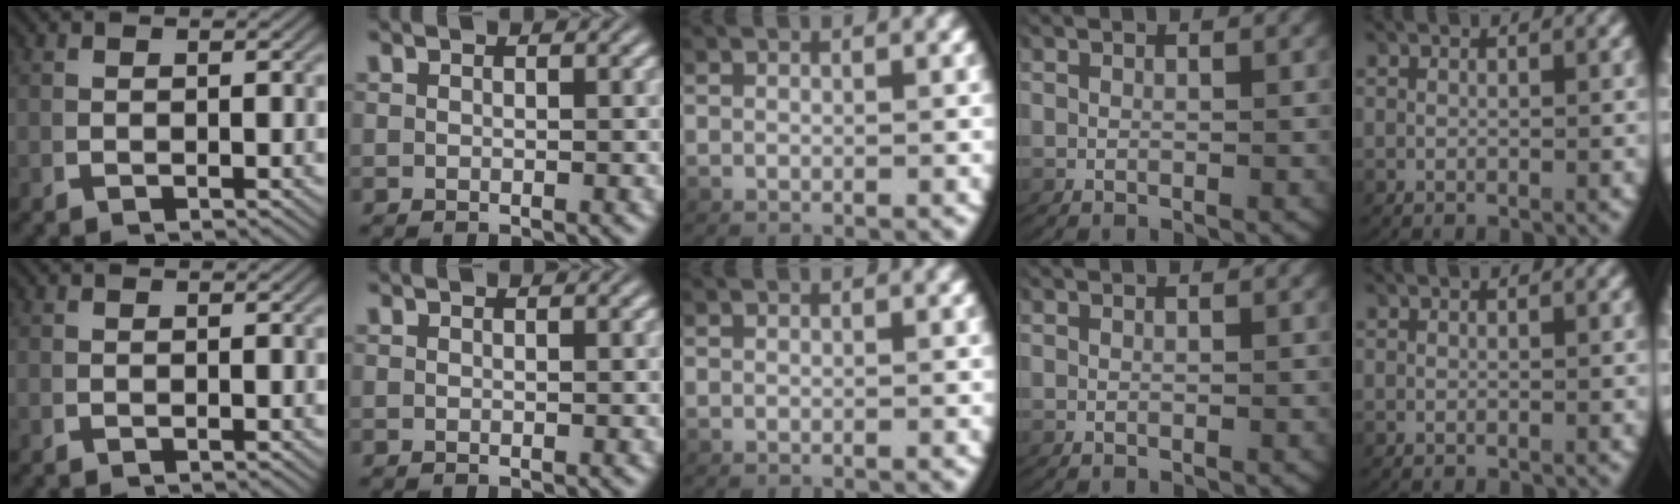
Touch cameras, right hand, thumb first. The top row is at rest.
{}